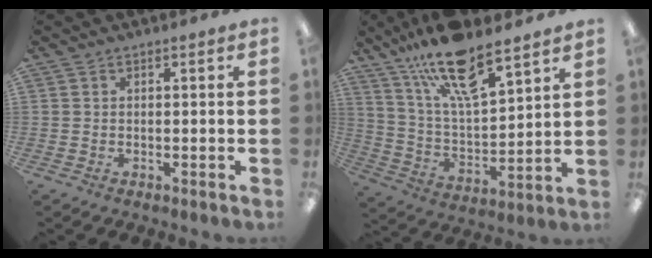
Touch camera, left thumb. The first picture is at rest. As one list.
[{"total": 18.7, "force": [13.7, 5.8, 11.3], "torque": [-0.208, -0.074, 0.238]}]